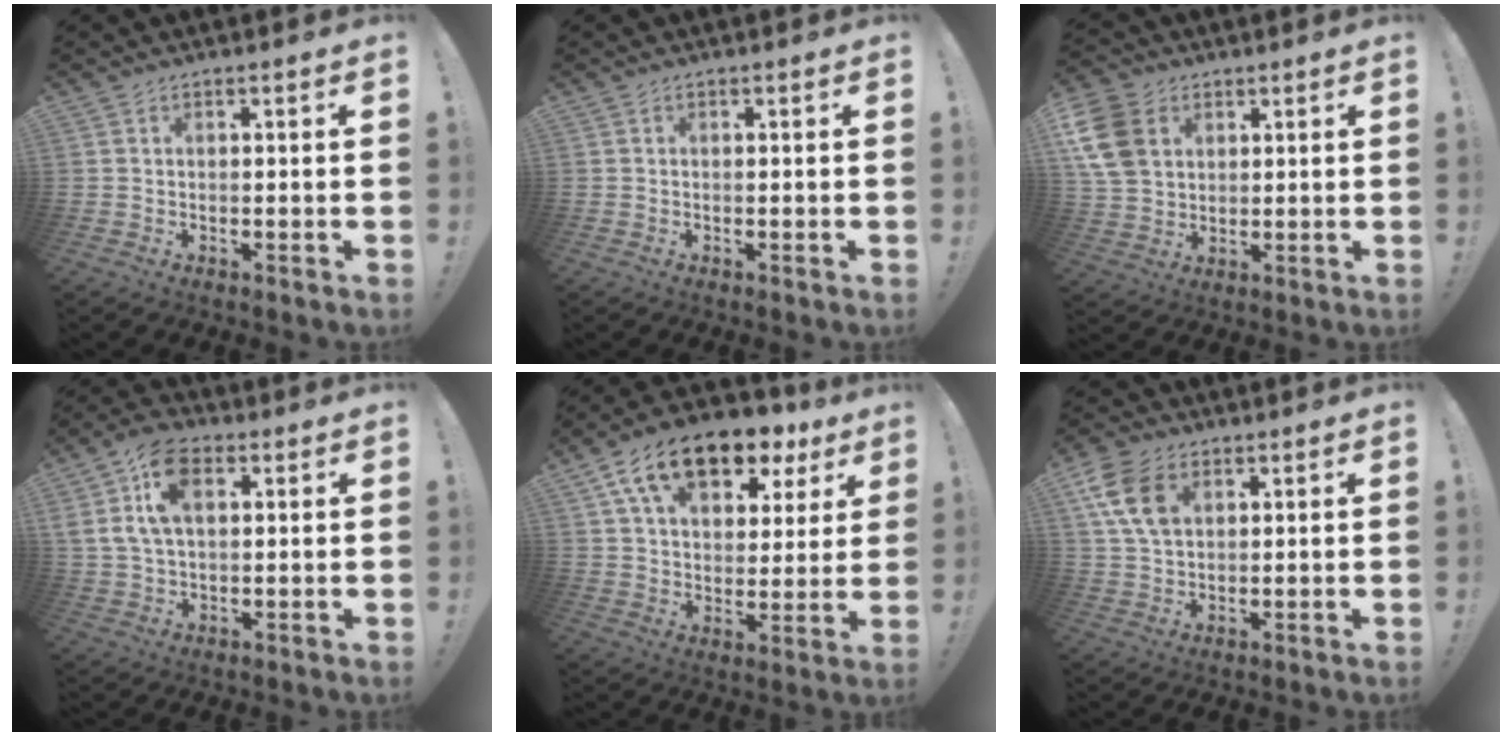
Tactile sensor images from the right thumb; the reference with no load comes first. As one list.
[{"total": 0.0}, {"total": 13.4, "force": [4.8, 10.2, 7.3], "torque": [-0.135, -0.018, 0.098]}, {"total": 12.4, "force": [4.3, 7.4, 9.0], "torque": [-0.166, 0.003, 0.080]}, {"total": 16.8, "force": [10.3, 9.0, 9.7], "torque": [-0.159, -0.054, 0.183]}, {"total": 11.7, "force": [4.4, 7.8, 7.5], "torque": [-0.148, -0.002, 0.085]}]